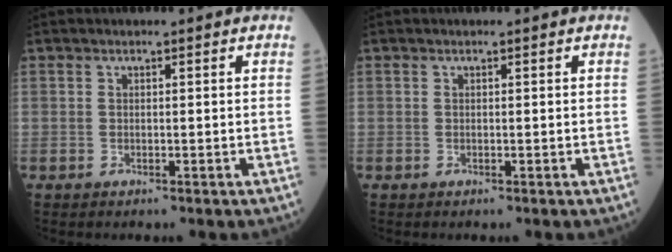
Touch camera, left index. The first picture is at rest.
{"total": 0.0}